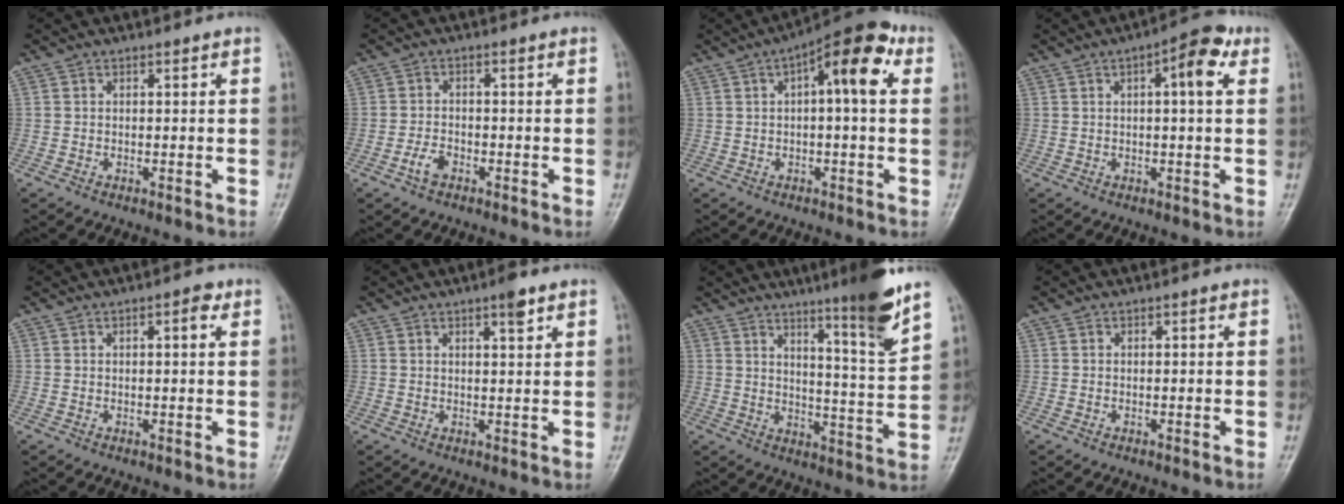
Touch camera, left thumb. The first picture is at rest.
{"total": 2.6, "force": [-1.4, 1.6, 1.6], "torque": [-0.031, 0.008, -0.028]}
{"total": 11.3, "force": [3.3, 4.0, 10.1], "torque": [-0.136, 0.027, 0.038]}
{"total": 7.3, "force": [2.5, 2.2, 6.5], "torque": [-0.083, 0.012, 0.026]}
{"total": 2.2, "force": [0.9, 0.7, 1.8], "torque": [-0.024, 0.001, 0.010]}
{"total": 3.0, "force": [2.0, 0.6, 2.2], "torque": [-0.029, -0.011, 0.028]}
{"total": 12.5, "force": [8.4, 0.2, 9.2], "torque": [-0.126, -0.060, 0.128]}
{"total": 0.0}